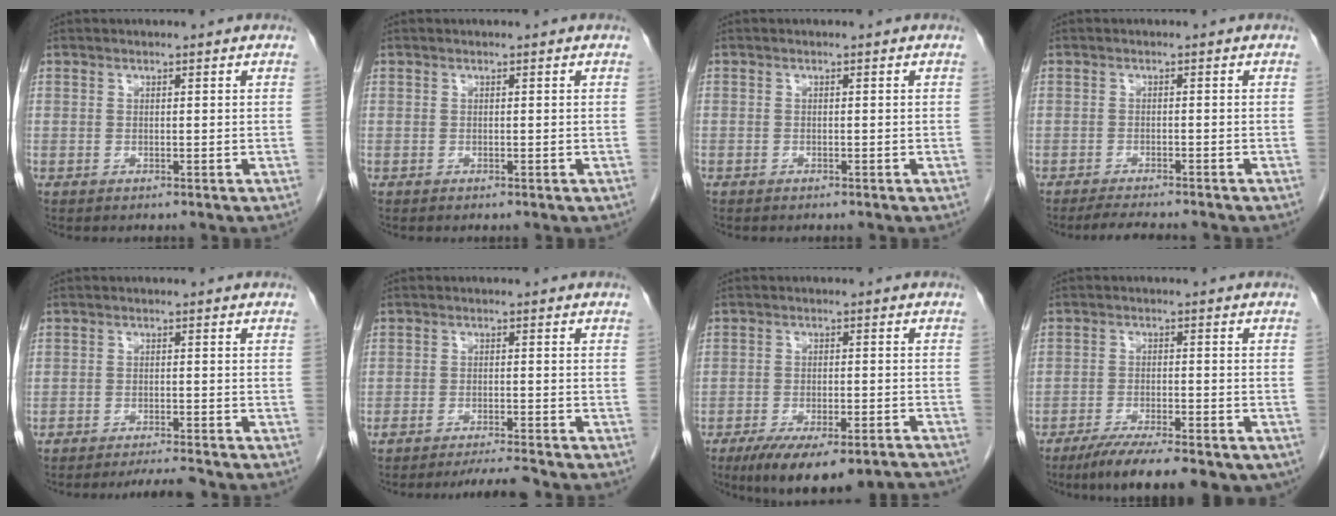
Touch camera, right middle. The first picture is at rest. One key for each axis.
{"total": 0.0}
{"total": 0.0}
{"total": 5.4, "fx": -4.9, "fy": 0.6, "fz": 2.2, "tx": -0.033, "ty": -0.013, "tz": -0.074}
{"total": 3.6, "fx": -3.4, "fy": -0.3, "fz": 1.1, "tx": -0.017, "ty": -0.012, "tz": -0.056}
{"total": 4.3, "fx": -4.0, "fy": -0.6, "fz": 1.4, "tx": -0.020, "ty": -0.012, "tz": -0.065}
{"total": 14.9, "fx": -12.1, "fy": 3.3, "fz": 8.0, "tx": -0.102, "ty": -0.001, "tz": -0.168}
{"total": 12.8, "fx": -9.2, "fy": 3.2, "fz": 8.3, "tx": -0.114, "ty": -0.012, "tz": -0.136}